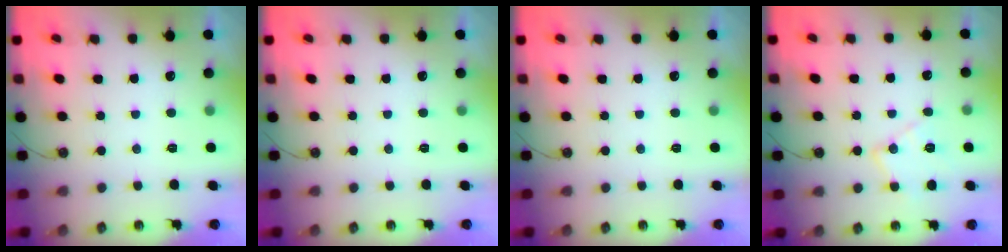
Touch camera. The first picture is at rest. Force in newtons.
{"total": 0.0}
{"total": 0.0}
{"total": 11.1, "press": 11.1, "slide": 0.6}